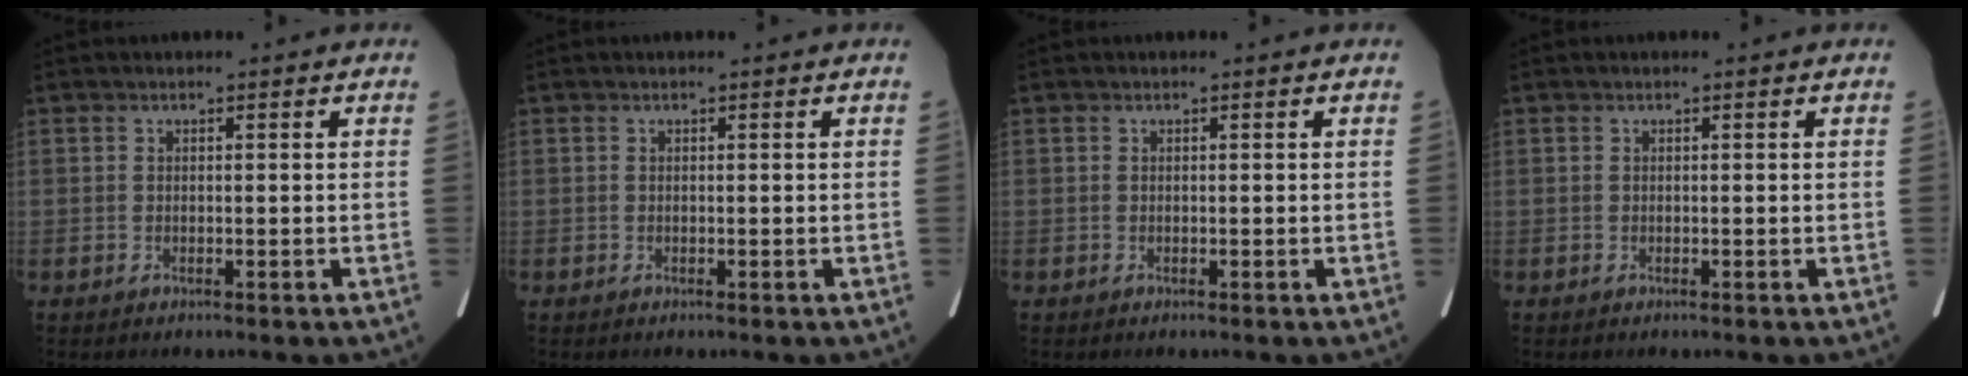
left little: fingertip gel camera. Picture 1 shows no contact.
{"total": 0.0}
{"total": 0.0}
{"total": 0.0}